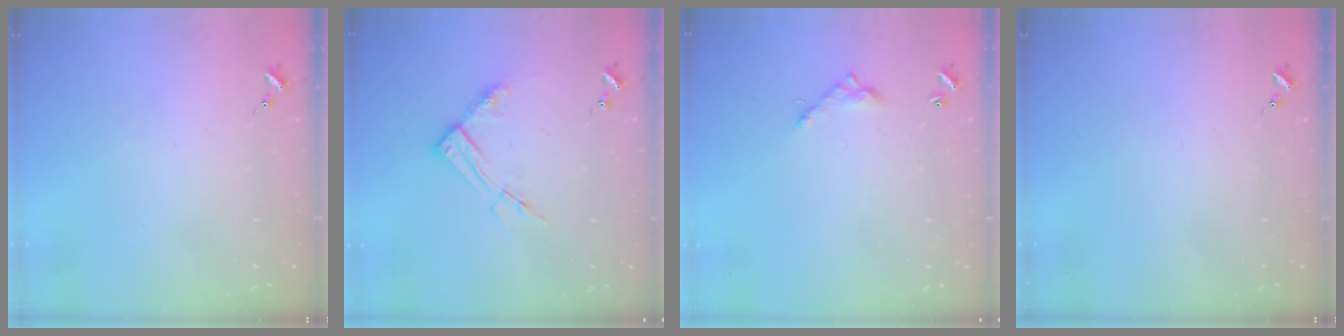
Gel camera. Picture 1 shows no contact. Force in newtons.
{"total": 8.9, "press": 8.9, "slide": 0.8}
{"total": 6.2, "press": 6.2, "slide": 0.4}
{"total": 0.0}